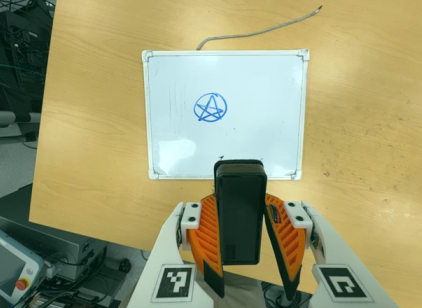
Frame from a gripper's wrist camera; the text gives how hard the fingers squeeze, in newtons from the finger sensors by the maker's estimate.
{"total": 6.0, "left": 4.9, "right": 7.1}